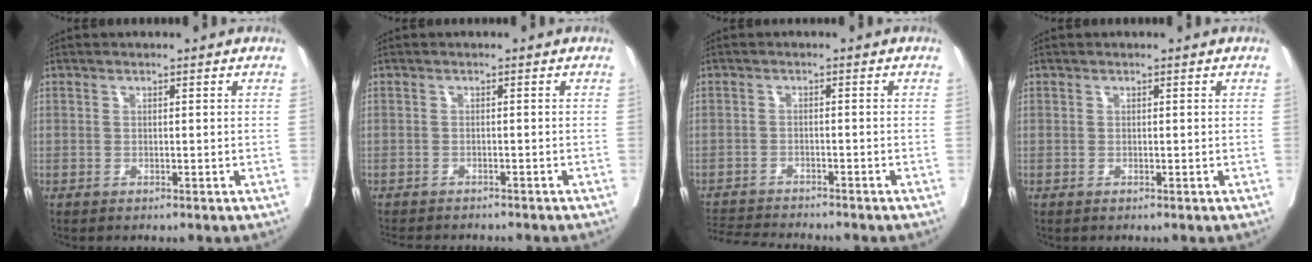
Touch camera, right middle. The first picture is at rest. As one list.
[{"total": 4.9, "force": [-4.5, 1.0, 1.6], "torque": [-0.042, -0.016, -0.069]}, {"total": 7.7, "force": [-7.4, 0.8, 1.9], "torque": [-0.061, -0.011, -0.128]}, {"total": 0.0}]